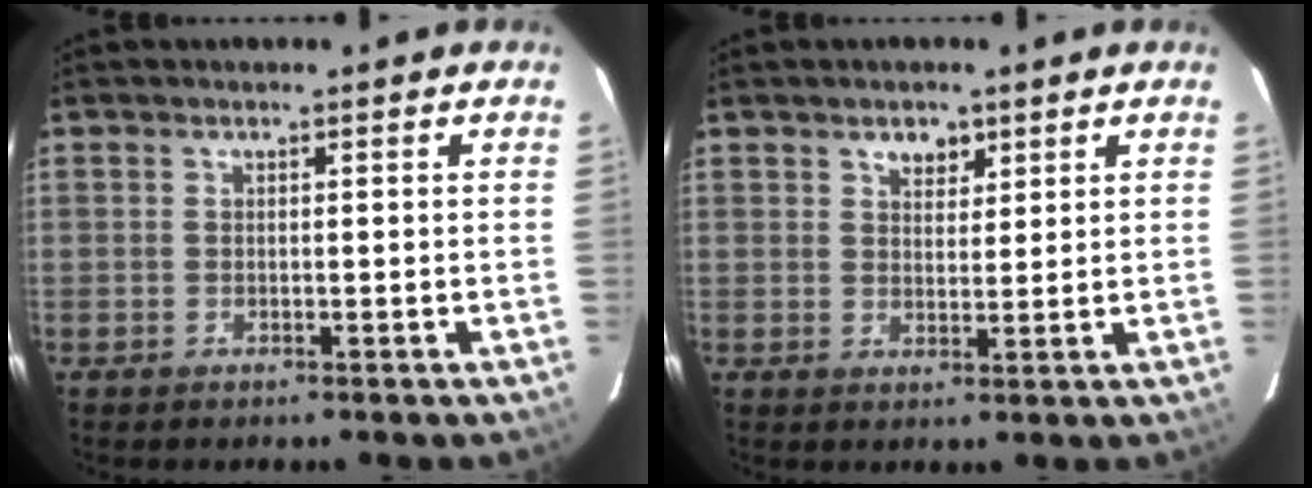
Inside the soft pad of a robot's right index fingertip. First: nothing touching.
{"total": 3.2, "force": [2.0, 2.1, 1.5], "torque": [-0.015, 0.004, 0.034]}